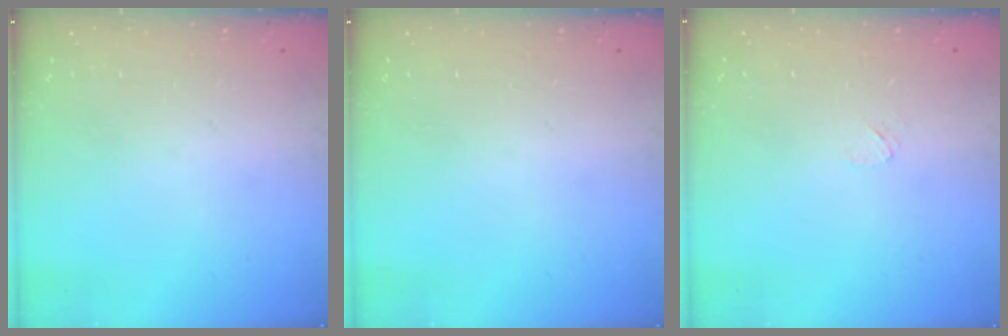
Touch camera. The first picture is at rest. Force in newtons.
{"total": 0.0}
{"total": 3.1, "press": 3.1, "slide": 0.4}